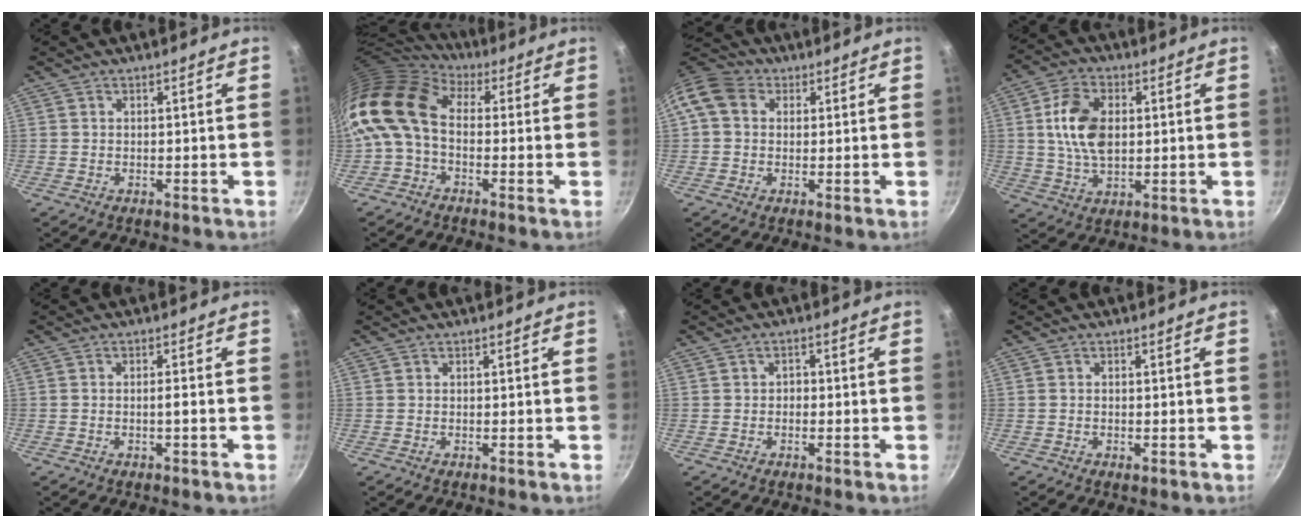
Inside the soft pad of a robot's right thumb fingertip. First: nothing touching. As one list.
[{"total": 14.3, "force": [0.2, 9.8, 10.4], "torque": [-0.205, 0.024, -0.018]}, {"total": 8.0, "force": [1.8, 6.5, 4.4], "torque": [-0.069, 0.013, 0.013]}, {"total": 11.2, "force": [1.6, 7.0, 8.6], "torque": [-0.146, 0.002, 0.027]}, {"total": 1.6, "force": [-0.5, -0.1, 1.5], "torque": [-0.034, 0.007, -0.011]}, {"total": 0.0}, {"total": 1.3, "force": [-0.5, 1.1, 0.6], "torque": [-0.005, 0.005, -0.009]}, {"total": 0.7, "force": [-0.3, 0.3, 0.6], "torque": [-0.011, 0.001, -0.005]}]